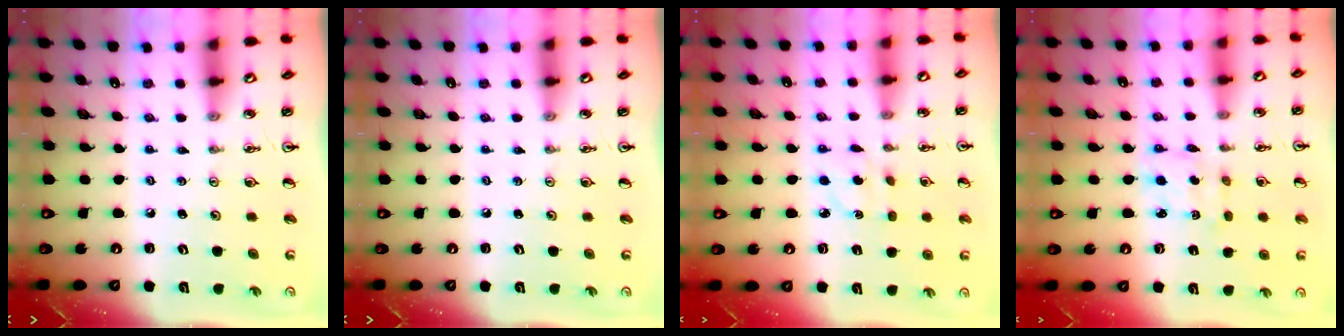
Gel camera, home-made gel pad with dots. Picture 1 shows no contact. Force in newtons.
{"total": 0.0}
{"total": 3.1, "press": 3.1, "slide": 0.7}
{"total": 2.3, "press": 2.2, "slide": 0.7}